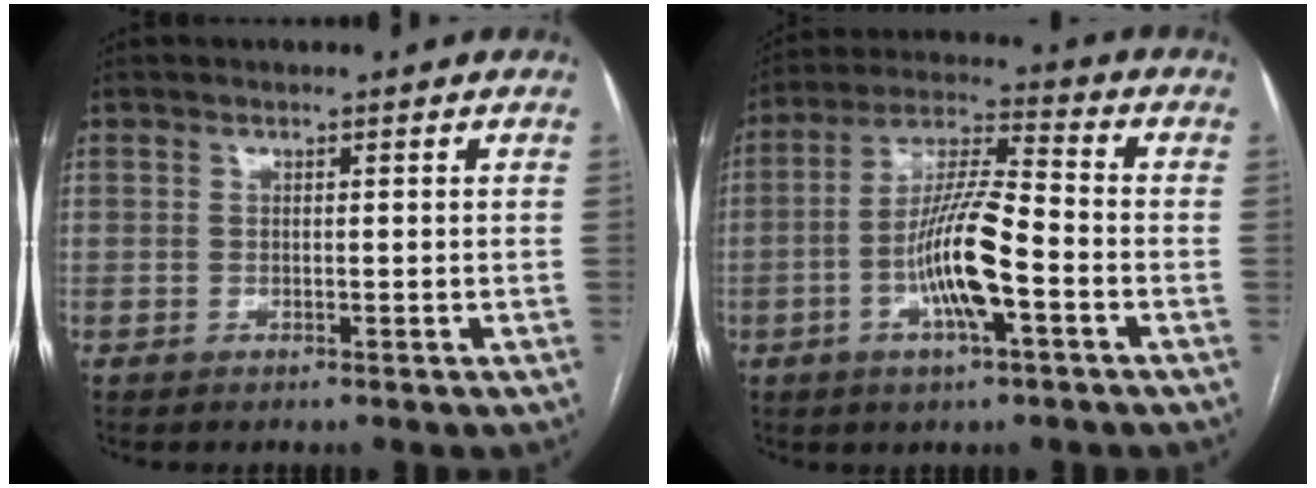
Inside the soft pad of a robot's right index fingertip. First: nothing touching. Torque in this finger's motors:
{"motor_torque": [2.14, 0.00, 0.38, 0.21]}